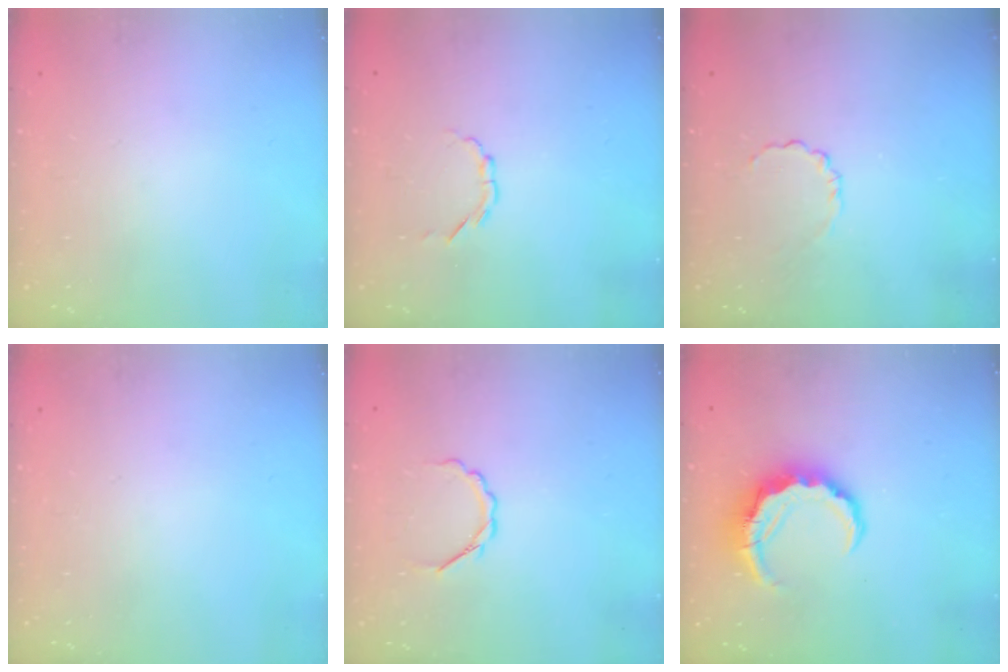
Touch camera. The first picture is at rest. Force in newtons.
{"total": 2.3, "press": 2.2, "slide": 0.8}
{"total": 3.0, "press": 2.8, "slide": 1.0}
{"total": 0.0}
{"total": 3.4, "press": 3.2, "slide": 1.0}
{"total": 7.5, "press": 7.4, "slide": 1.3}